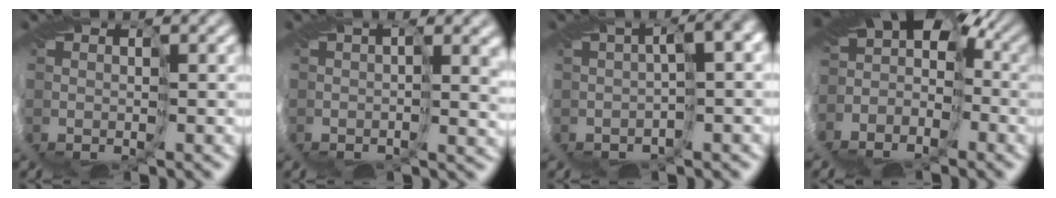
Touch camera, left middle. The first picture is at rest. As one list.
[{"total": 5.4, "force": [1.7, 2.5, 4.4], "torque": [-0.064, 0.003, 0.034]}, {"total": 6.9, "force": [-0.7, 2.9, 6.2], "torque": [-0.074, 0.018, -0.003]}, {"total": 10.5, "force": [-4.8, 7.1, 6.1], "torque": [-0.109, 0.003, -0.069]}]